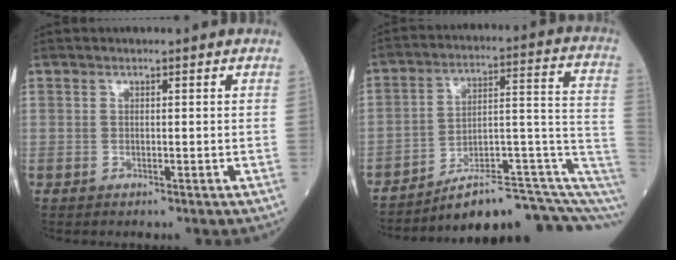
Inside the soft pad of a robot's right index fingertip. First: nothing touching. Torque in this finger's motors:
{"motor_torque": [0.55, -1.59, 0.19, 0.09]}